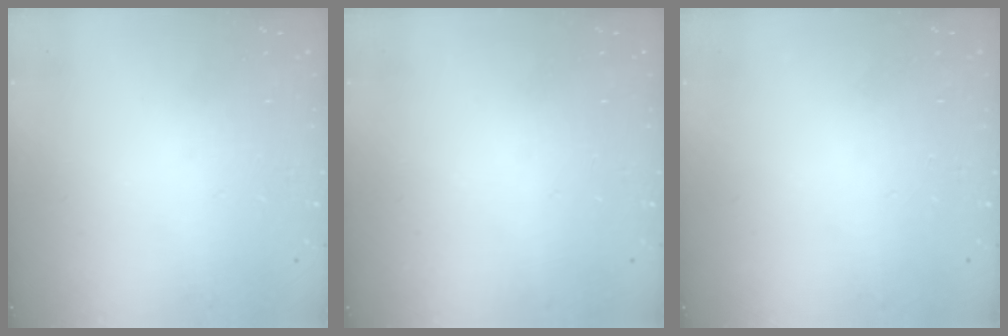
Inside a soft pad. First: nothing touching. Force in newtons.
{"total": 0.0}
{"total": 0.0}